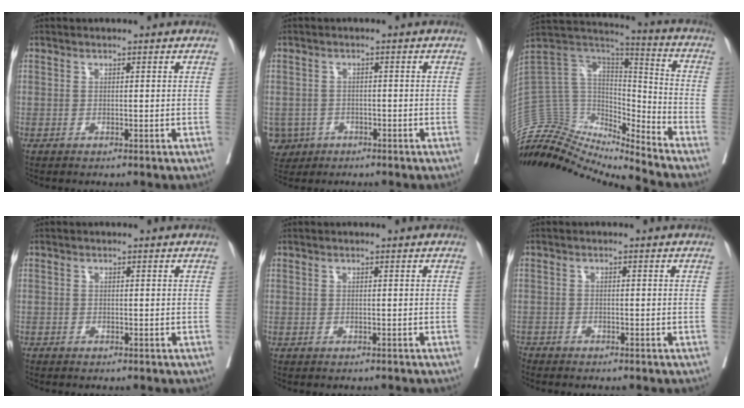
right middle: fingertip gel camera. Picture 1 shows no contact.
{"total": 5.4, "force": [-2.5, 4.7, 0.1], "torque": [-0.015, 0.008, -0.039]}
{"total": 18.6, "force": [-18.0, 3.8, 3.2], "torque": [-0.074, 0.094, -0.312]}
{"total": 0.8, "force": [-0.6, 0.3, -0.5], "torque": [-0.002, 0.005, -0.014]}
{"total": 1.7, "force": [-1.6, 0.4, 0.5], "torque": [-0.011, -0.001, -0.021]}
{"total": 2.8, "force": [-2.6, 0.9, -0.1], "torque": [0.000, 0.000, -0.046]}